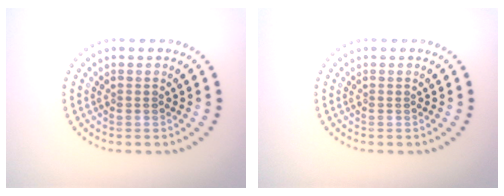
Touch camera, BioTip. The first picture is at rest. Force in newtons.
{"total": 0.0}